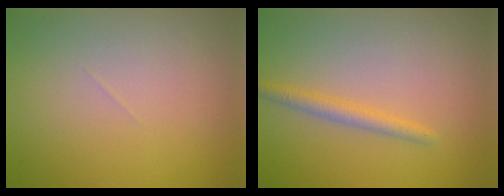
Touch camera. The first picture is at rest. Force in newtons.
{"total": 1.8, "press": 1.8, "slide": 0.1}